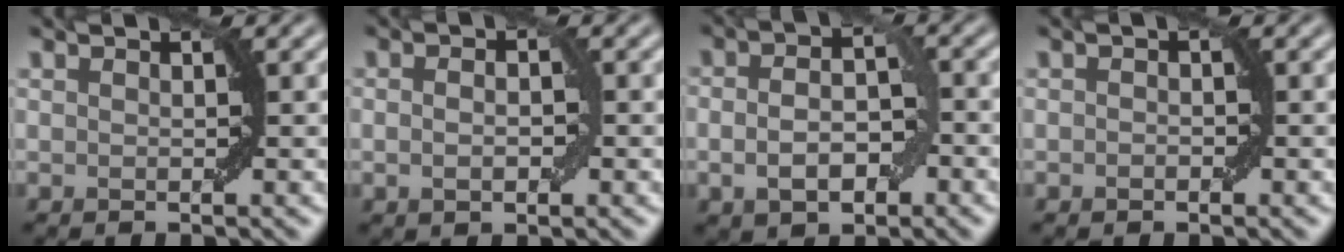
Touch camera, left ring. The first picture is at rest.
{"total": 2.3, "force": [-0.2, 1.3, 1.9], "torque": [-0.028, 0.006, -0.005]}
{"total": 4.9, "force": [-1.2, 2.7, 4.0], "torque": [-0.071, 0.004, -0.023]}
{"total": 0.7, "force": [-0.2, 0.4, 0.5], "torque": [-0.007, 0.002, -0.003]}